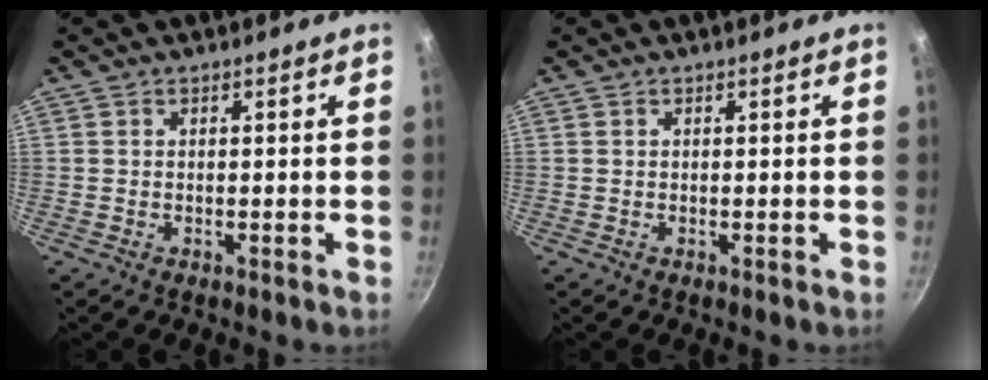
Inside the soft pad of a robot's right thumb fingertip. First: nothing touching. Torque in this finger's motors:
{"motor_torque": [-0.26, 0.02, -0.04, 0.10, -0.02]}